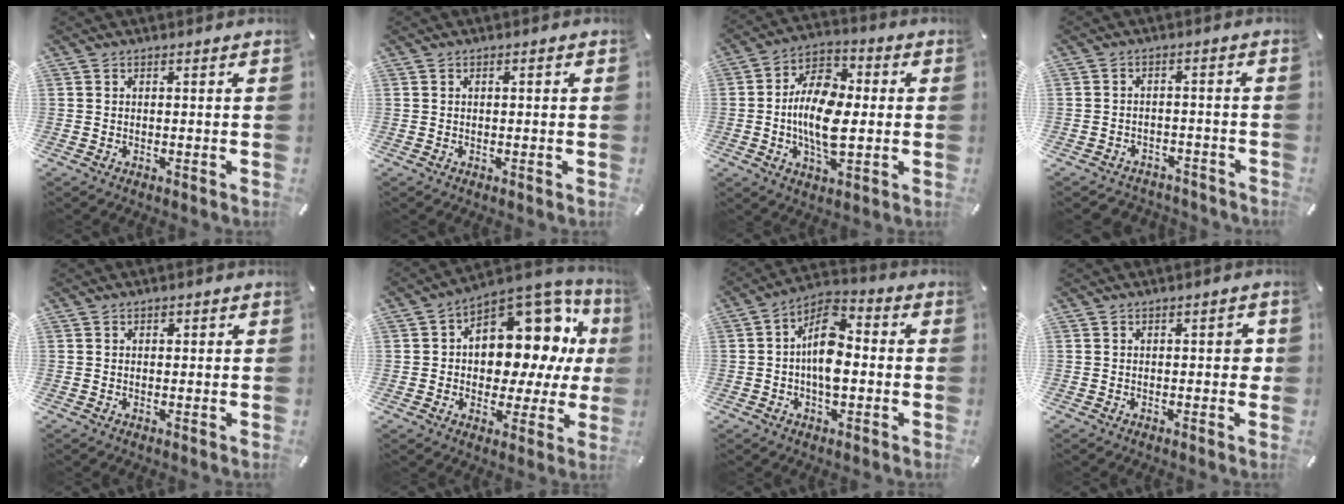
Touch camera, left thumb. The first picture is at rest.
{"total": 0.7, "force": [0.1, 0.3, 0.6], "torque": [-0.012, 0.002, 0.001]}
{"total": 14.0, "force": [-1.5, 8.2, 11.3], "torque": [-0.222, 0.006, -0.027]}
{"total": 3.0, "force": [-2.3, 1.9, 0.5], "torque": [-0.018, 0.010, -0.049]}
{"total": 0.7, "force": [0.2, 0.6, 0.4], "torque": [0.000, 0.000, 0.001]}
{"total": 14.8, "force": [6.3, 9.9, 9.1], "torque": [-0.109, -0.072, 0.108]}
{"total": 11.2, "force": [-1.2, 6.2, 9.2], "torque": [-0.166, 0.004, -0.021]}
{"total": 2.2, "force": [0.0, 1.2, 1.8], "torque": [-0.019, 0.000, -0.006]}